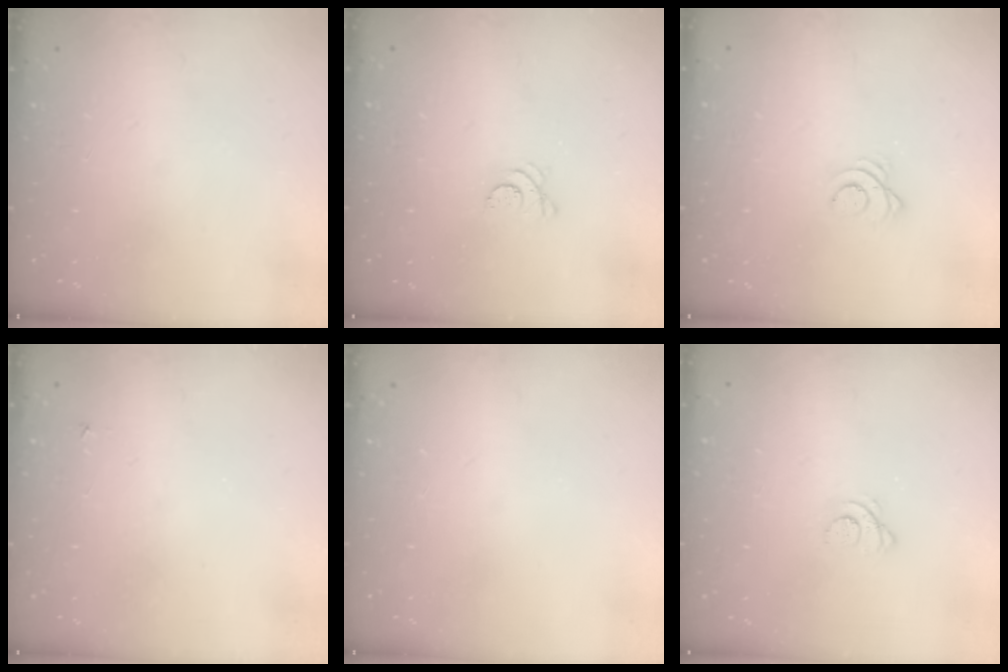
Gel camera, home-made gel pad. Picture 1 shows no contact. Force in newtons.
{"total": 3.7, "press": 3.7, "slide": 0.5}
{"total": 2.3, "press": 2.3, "slide": 0.3}
{"total": 2.6, "press": 2.5, "slide": 0.4}
{"total": 0.0}
{"total": 1.2, "press": 1.2, "slide": 0.1}